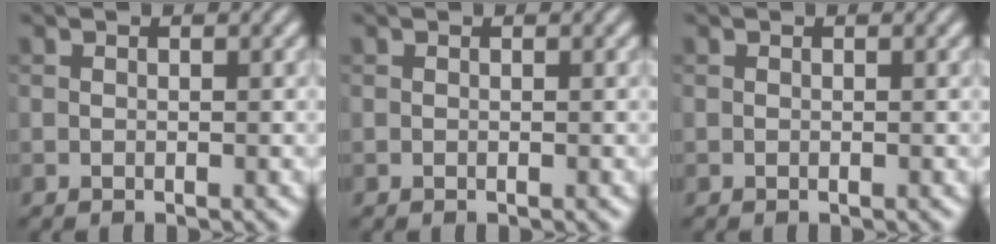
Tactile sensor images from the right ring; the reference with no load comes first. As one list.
[{"total": 0.0}, {"total": 0.0}]